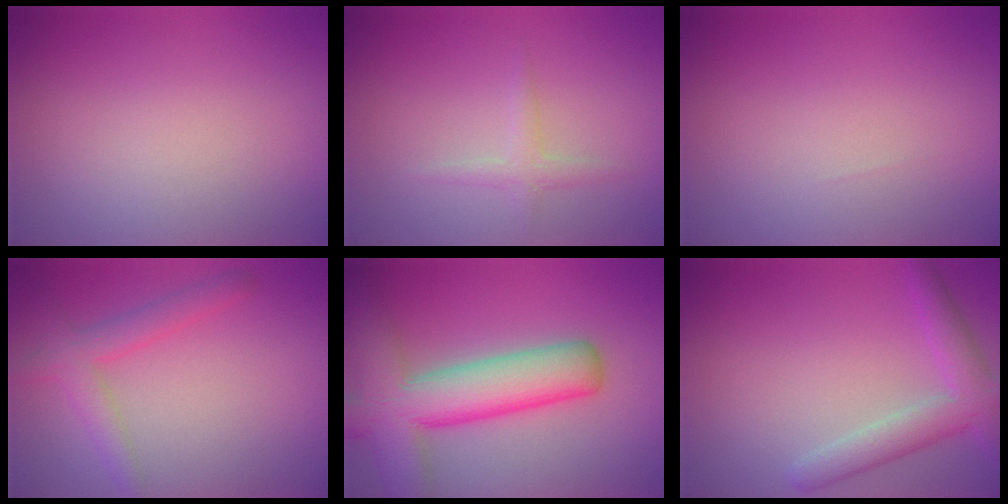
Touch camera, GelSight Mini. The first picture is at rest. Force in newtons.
{"total": 1.3, "press": 1.3, "slide": 0.1}
{"total": 0.0}
{"total": 3.1, "press": 3.1, "slide": 0.2}
{"total": 9.6, "press": 9.6, "slide": 0.5}
{"total": 3.8, "press": 3.8, "slide": 0.2}